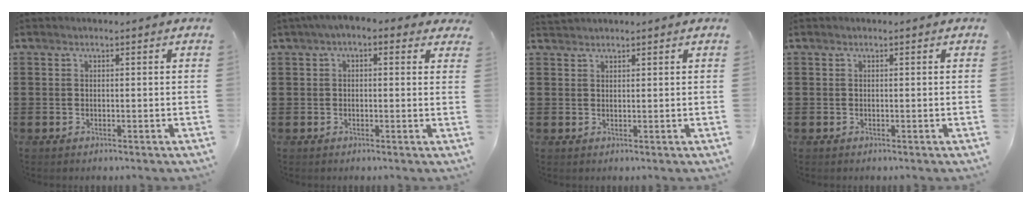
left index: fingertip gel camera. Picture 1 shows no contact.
{"total": 2.2, "force": [0.3, 1.3, 1.8], "torque": [-0.037, 0.009, 0.002]}
{"total": 1.3, "force": [1.3, 0.3, 0.1], "torque": [-0.005, 0.001, 0.026]}
{"total": 0.0}